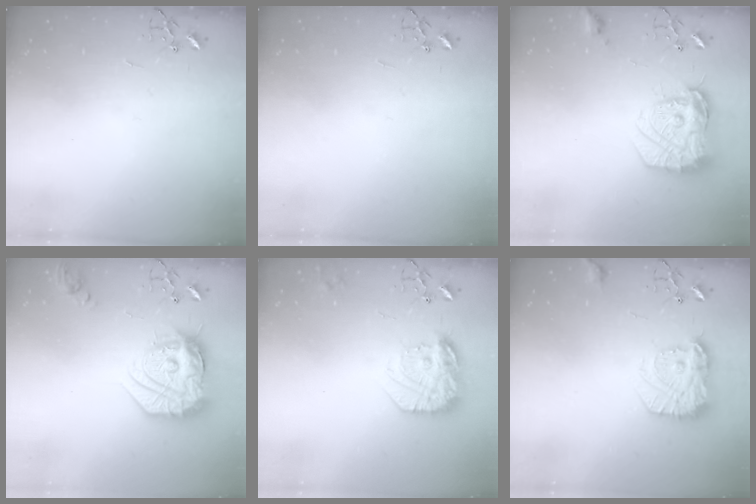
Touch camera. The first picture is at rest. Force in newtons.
{"total": 0.0}
{"total": 18.2, "press": 18.2, "slide": 1.5}
{"total": 23.9, "press": 23.8, "slide": 2.1}
{"total": 17.3, "press": 17.3, "slide": 1.3}
{"total": 16.5, "press": 16.5, "slide": 1.1}